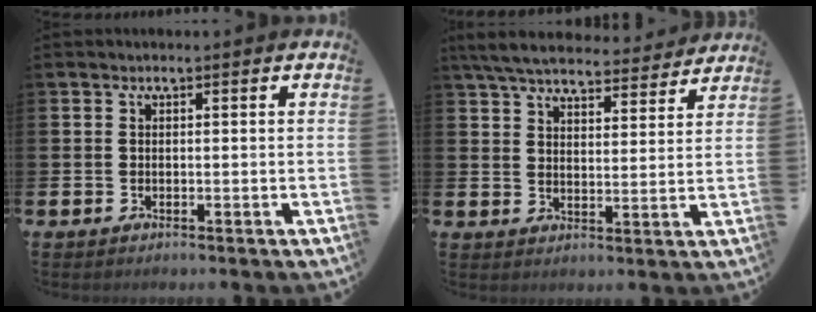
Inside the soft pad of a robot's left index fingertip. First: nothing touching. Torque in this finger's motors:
{"motor_torque": [1.07, -1.07, 0.30, 0.21]}